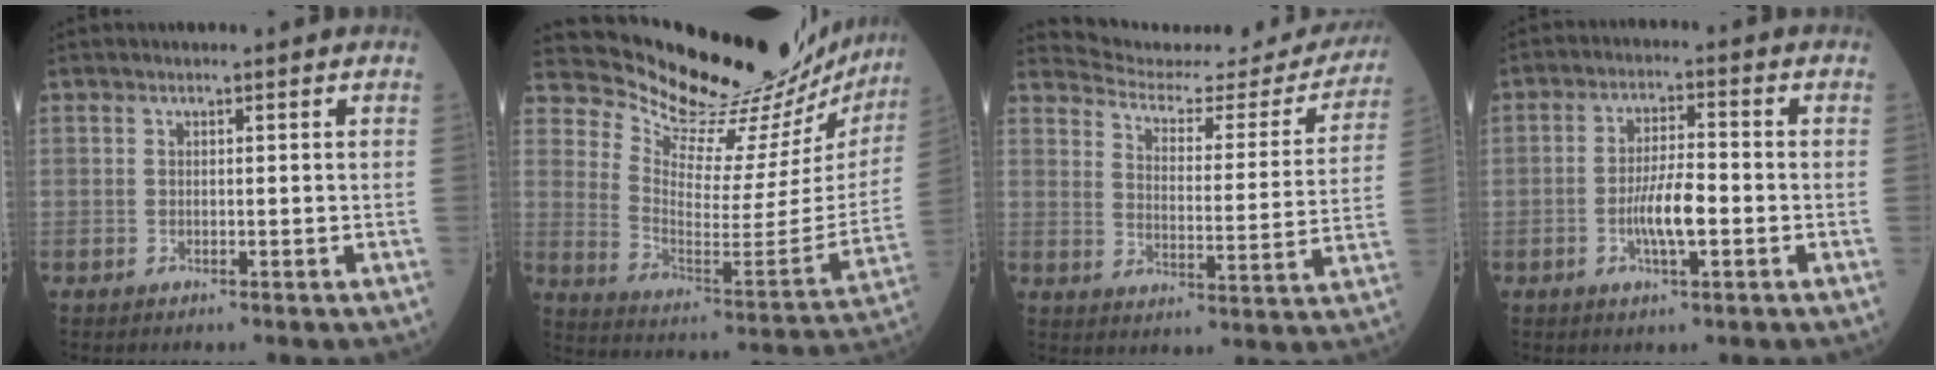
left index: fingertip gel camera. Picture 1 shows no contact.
{"total": 25.7, "force": [24.3, 4.6, 7.0], "torque": [-0.120, -0.121, 0.319]}
{"total": 20.1, "force": [19.6, 2.7, 3.6], "torque": [-0.046, -0.065, 0.246]}
{"total": 5.9, "force": [-1.9, 1.1, 5.5], "torque": [-0.108, -0.003, -0.036]}